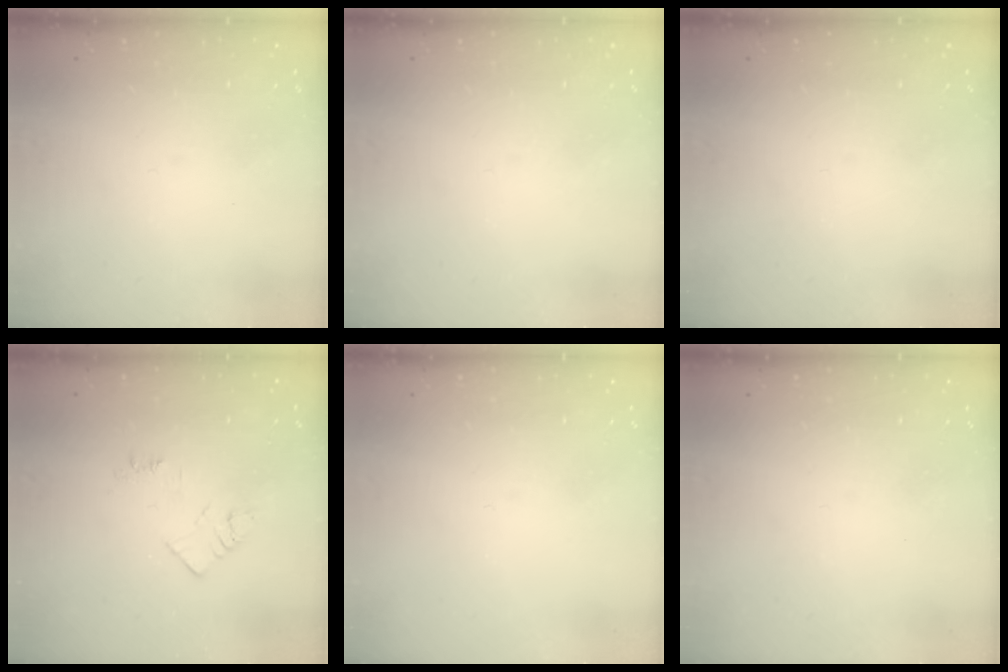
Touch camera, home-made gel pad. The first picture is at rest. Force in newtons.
{"total": 0.0}
{"total": 0.0}
{"total": 5.5, "press": 5.4, "slide": 0.7}
{"total": 0.0}
{"total": 0.0}